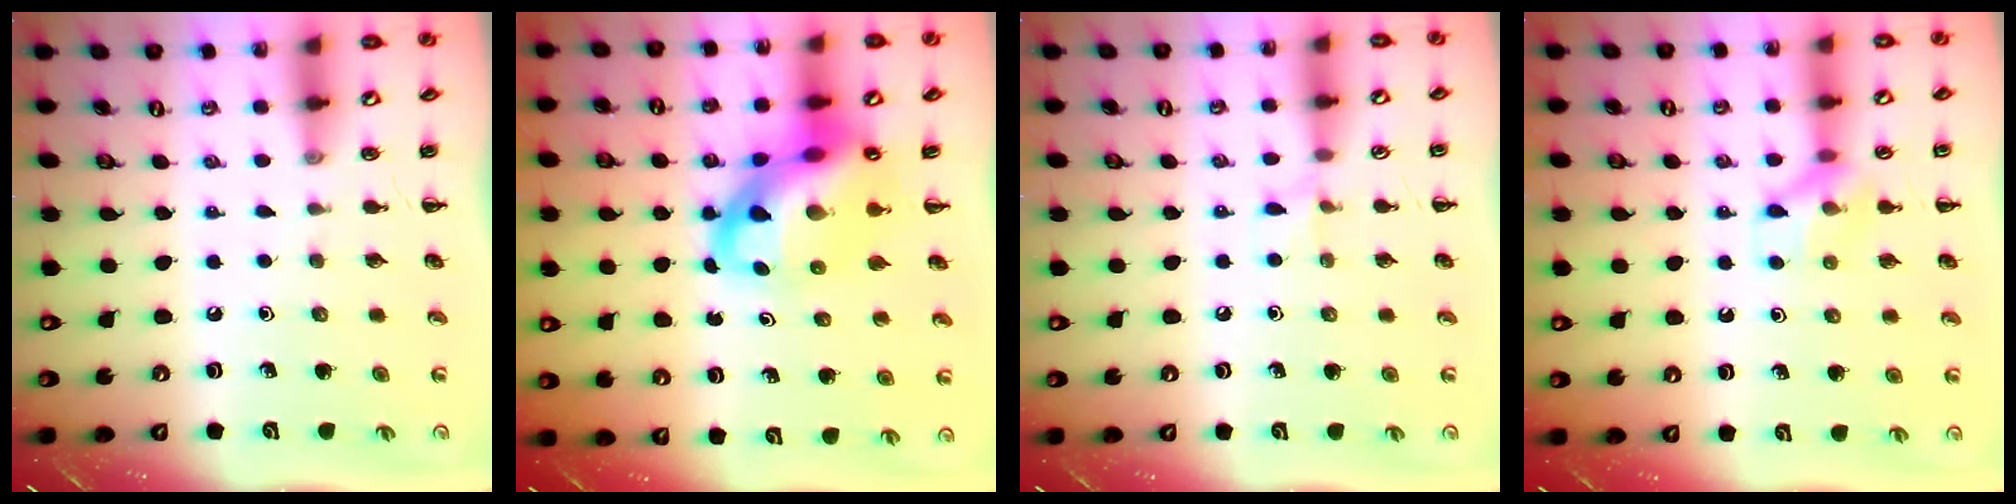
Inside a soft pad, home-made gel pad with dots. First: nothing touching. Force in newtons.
{"total": 14.9, "press": 14.3, "slide": 4.1}
{"total": 4.4, "press": 4.1, "slide": 1.6}
{"total": 9.4, "press": 9.4, "slide": 0.6}